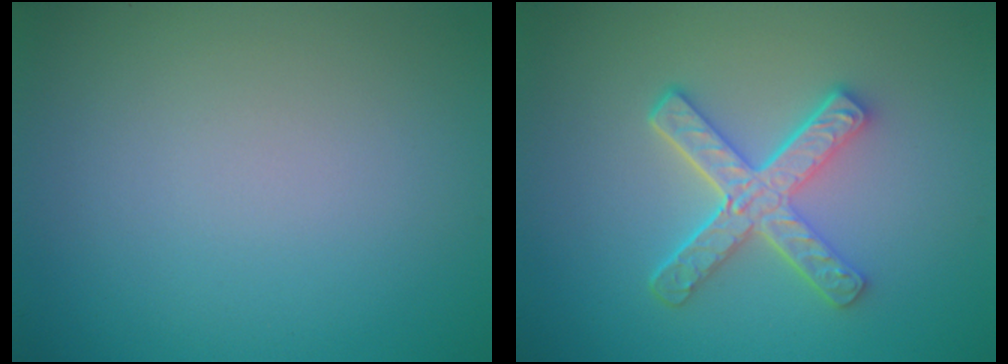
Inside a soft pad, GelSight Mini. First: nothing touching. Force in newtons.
{"total": 4.9, "press": 3.7, "slide": 3.2}